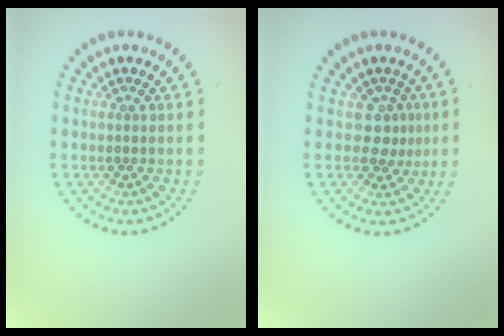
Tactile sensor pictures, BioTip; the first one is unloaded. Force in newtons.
{"total": 2.0, "press": 1.4, "slide": 1.4}